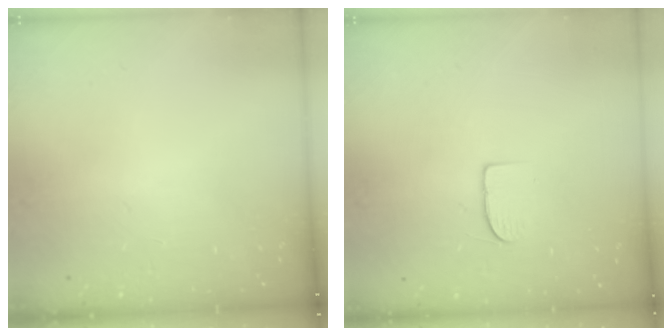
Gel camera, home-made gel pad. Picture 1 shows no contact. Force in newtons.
{"total": 5.4, "press": 5.4, "slide": 0.4}